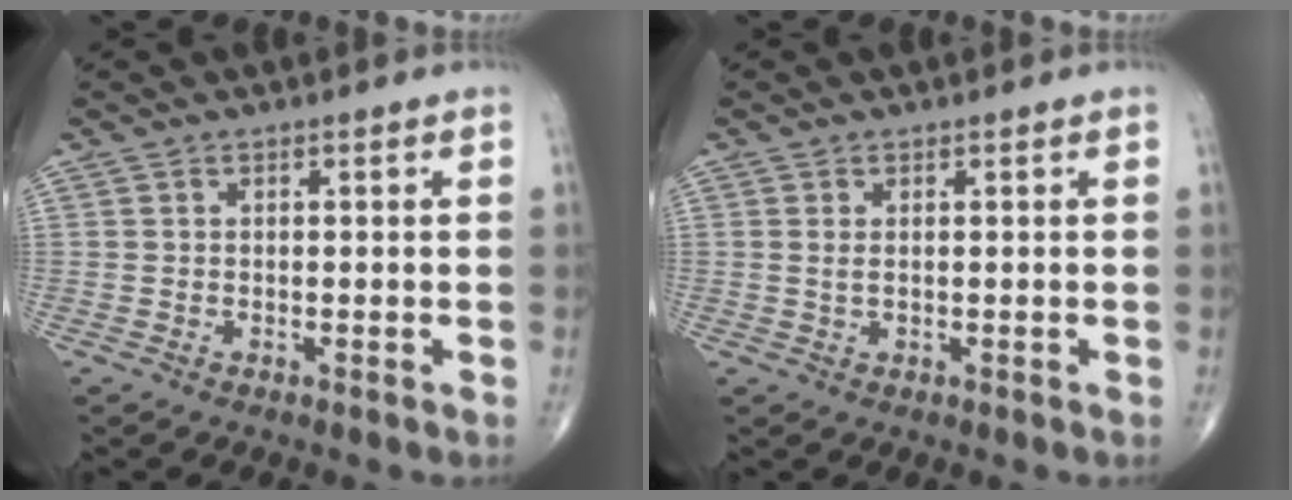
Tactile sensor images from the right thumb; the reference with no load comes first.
{"total": 1.0, "force": [0.2, 0.4, 0.9], "torque": [-0.019, -0.003, 0.008]}